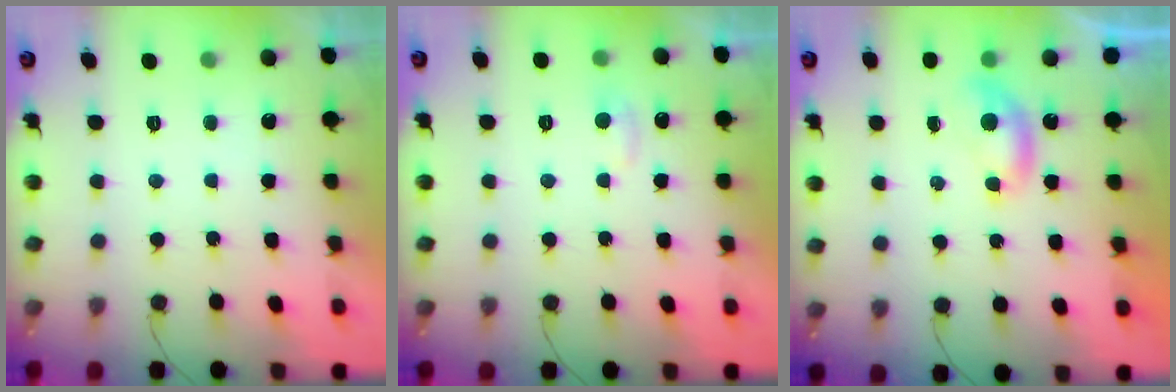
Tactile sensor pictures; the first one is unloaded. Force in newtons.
{"total": 3.9, "press": 3.8, "slide": 0.4}
{"total": 4.9, "press": 4.9, "slide": 0.5}